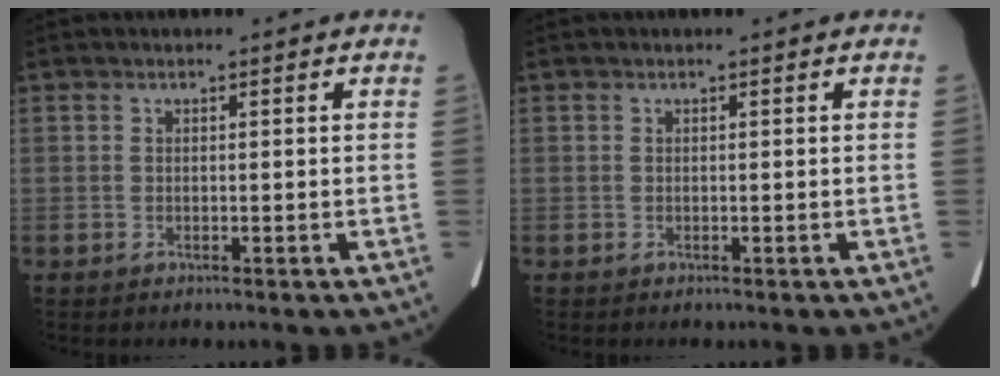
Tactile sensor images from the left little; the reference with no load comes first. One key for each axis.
{"total": 0.0}